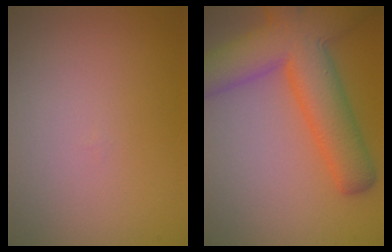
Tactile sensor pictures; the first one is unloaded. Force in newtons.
{"total": 9.8, "press": 9.8, "slide": 0.6}